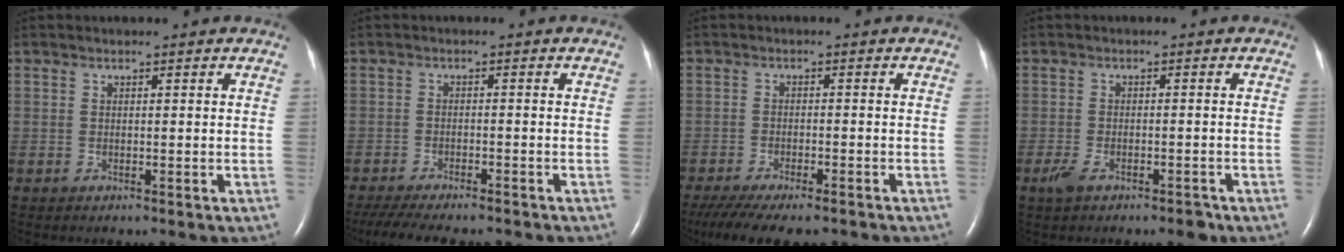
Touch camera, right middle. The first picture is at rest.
{"total": 13.0, "force": [-11.3, 2.8, 5.9], "torque": [-0.110, -0.017, -0.156]}
{"total": 13.1, "force": [-10.7, 3.3, 6.8], "torque": [-0.142, -0.028, -0.156]}
{"total": 4.2, "force": [-2.7, 1.5, 2.8], "torque": [-0.055, -0.003, -0.043]}